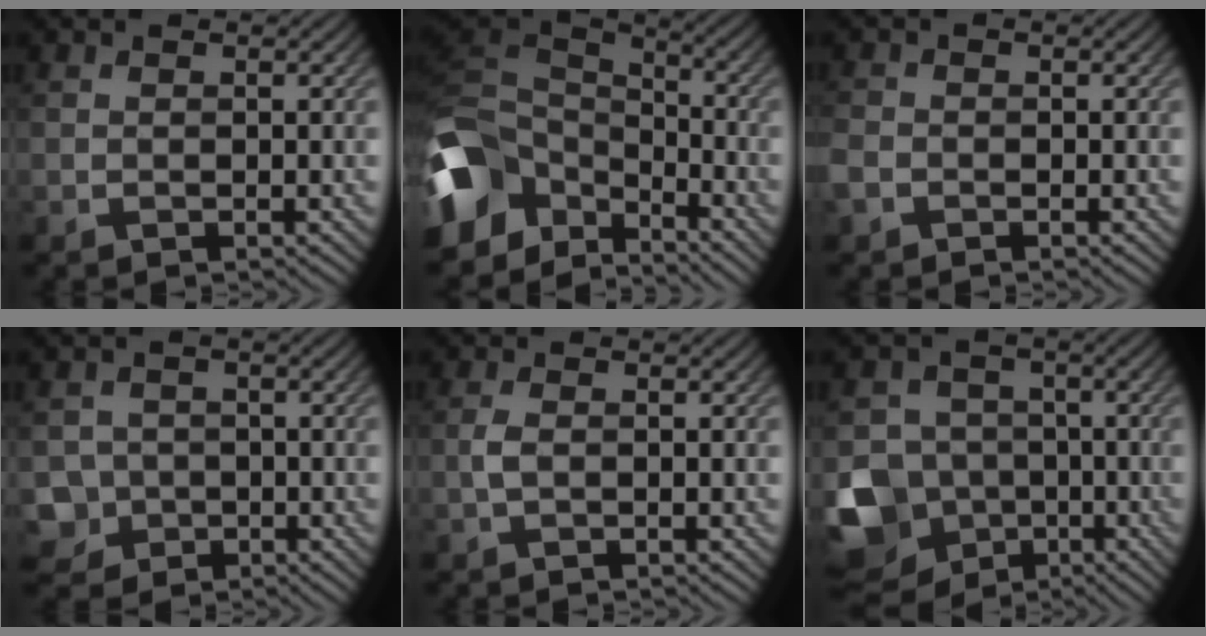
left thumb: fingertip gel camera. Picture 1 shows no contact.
{"total": 12.1, "force": [-5.9, 8.3, 6.6], "torque": [-0.191, -0.008, -0.118]}
{"total": 2.2, "force": [-1.3, 1.6, 0.8], "torque": [-0.024, -0.005, -0.035]}
{"total": 4.9, "force": [-2.1, 4.4, 1.0], "torque": [-0.023, -0.006, -0.051]}
{"total": 1.5, "force": [-0.3, 0.8, 1.2], "torque": [-0.033, 0.002, -0.010]}
{"total": 14.4, "force": [-7.0, 11.7, 4.6], "torque": [-0.138, -0.043, -0.127]}